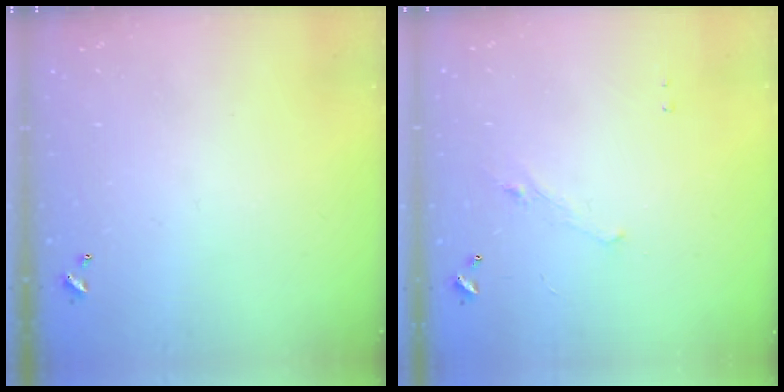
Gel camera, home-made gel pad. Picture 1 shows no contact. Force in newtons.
{"total": 1.3, "press": 1.2, "slide": 0.6}